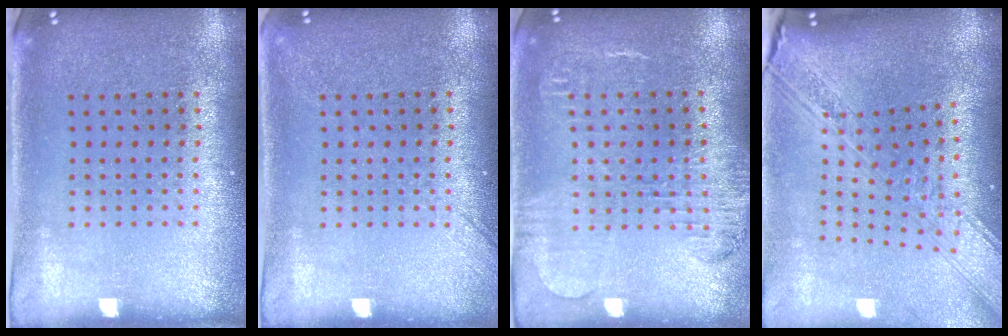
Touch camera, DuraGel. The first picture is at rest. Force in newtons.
{"total": 1.2, "press": 1.2, "slide": 0.2}
{"total": 1.8, "press": 1.7, "slide": 0.7}
{"total": 3.5, "press": 2.6, "slide": 2.4}